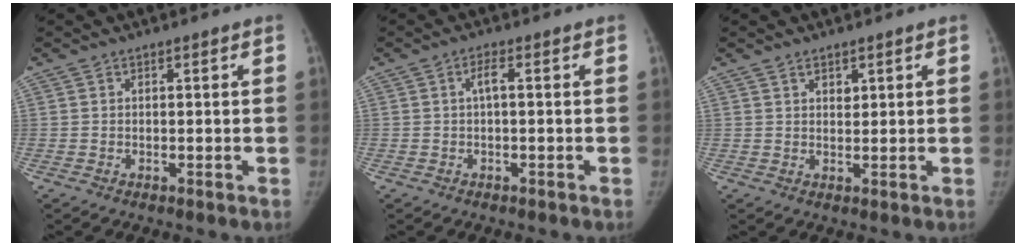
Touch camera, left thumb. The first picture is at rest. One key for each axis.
{"total": 1.9, "fx": 0.1, "fy": 0.4, "fz": 1.9, "tx": -0.040, "ty": 0.009, "tz": 0.002}
{"total": 2.3, "fx": 1.4, "fy": 1.2, "fz": 1.3, "tx": -0.013, "ty": -0.009, "tz": 0.026}